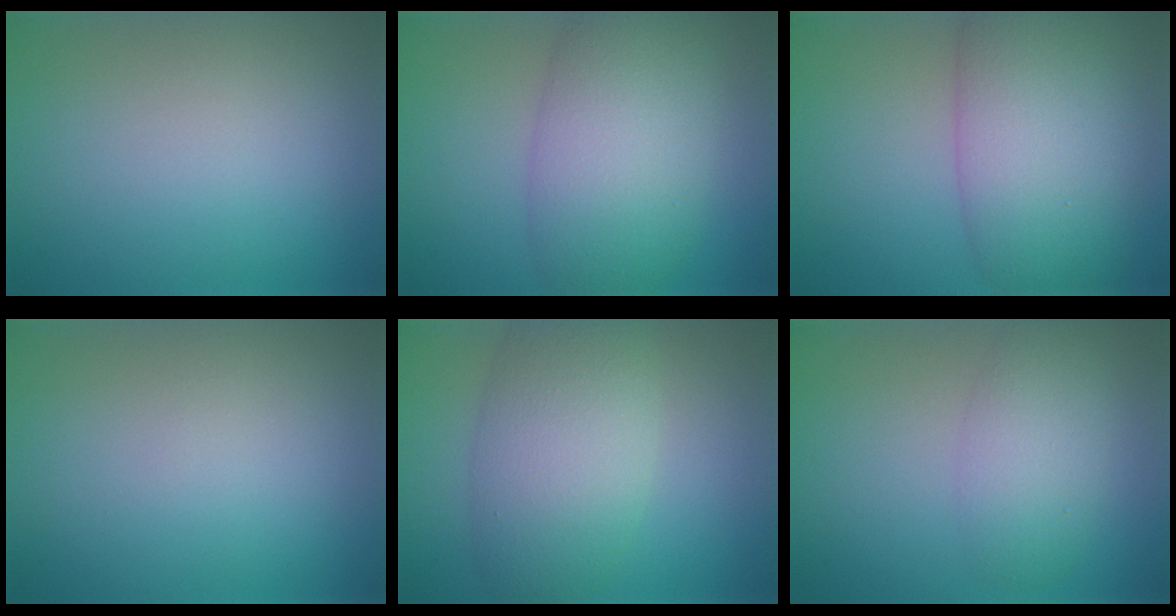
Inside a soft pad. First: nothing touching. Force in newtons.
{"total": 7.8, "press": 7.7, "slide": 0.4}
{"total": 9.9, "press": 9.9, "slide": 0.2}
{"total": 0.0}
{"total": 7.0, "press": 7.0, "slide": 0.1}
{"total": 3.5, "press": 3.5, "slide": 0.2}